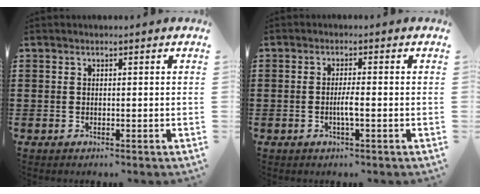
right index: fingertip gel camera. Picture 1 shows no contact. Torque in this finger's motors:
{"motor_torque": [0.60, 0.22, 0.04, 0.03]}